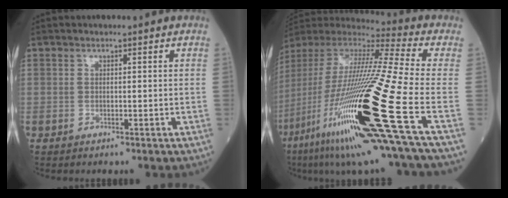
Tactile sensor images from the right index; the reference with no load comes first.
{"total": 32.8, "force": [-11.2, 1.5, 30.8], "torque": [-0.579, -0.070, -0.211]}